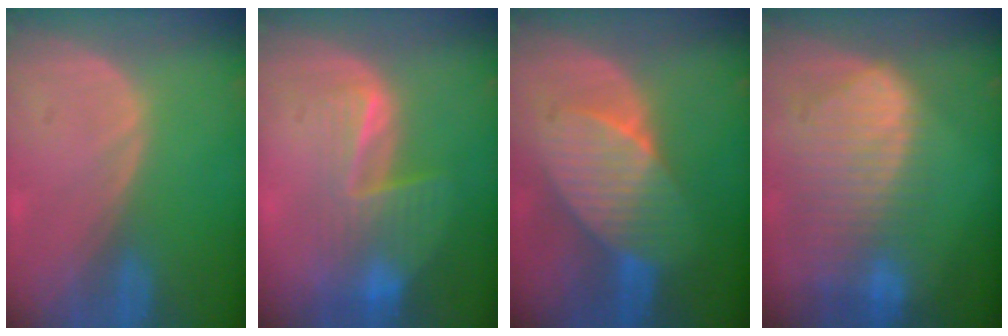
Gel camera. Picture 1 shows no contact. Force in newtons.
{"total": 7.6, "press": 6.7, "slide": 3.4}
{"total": 7.5, "press": 7.5, "slide": 0.2}
{"total": 10.6, "press": 9.1, "slide": 5.4}